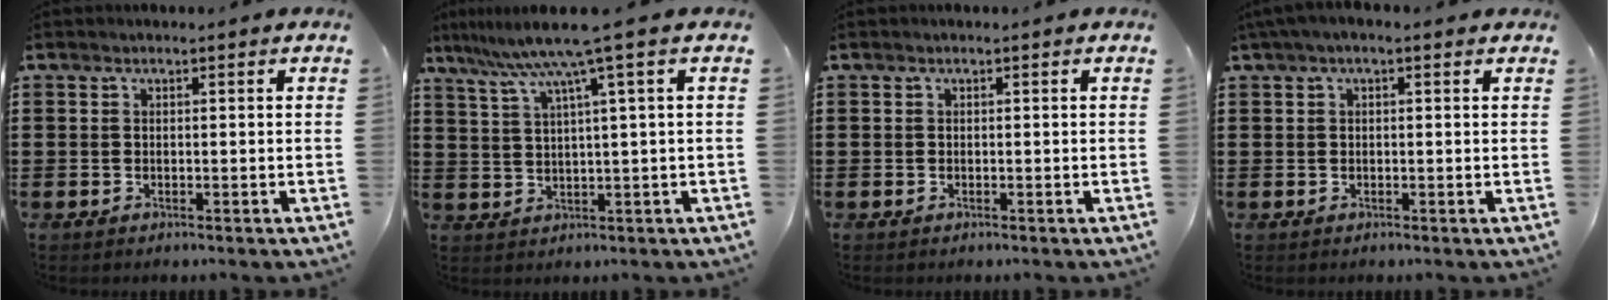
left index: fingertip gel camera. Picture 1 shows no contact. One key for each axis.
{"total": 7.8, "fx": 4.2, "fy": -0.6, "fz": 6.6, "tx": -0.140, "ty": -0.018, "tz": 0.068}
{"total": 0.0}
{"total": 1.3, "fx": 0.2, "fy": 0.4, "fz": 1.3, "tx": -0.024, "ty": 0.002, "tz": 0.003}